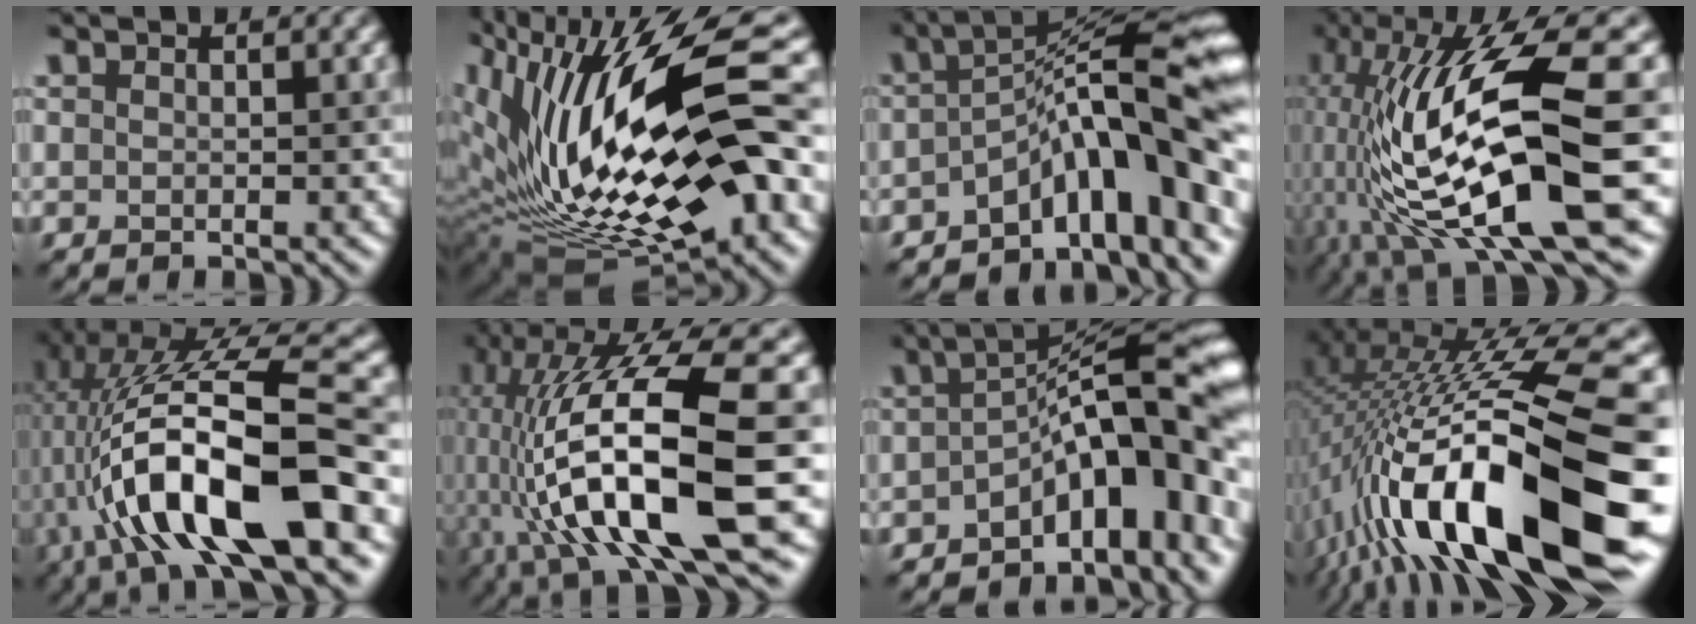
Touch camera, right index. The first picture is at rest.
{"total": 18.1, "force": [3.0, 7.6, 16.1], "torque": [-0.302, 0.013, 0.053]}
{"total": 10.5, "force": [-3.8, 2.8, 9.4], "torque": [-0.120, 0.022, -0.072]}
{"total": 16.9, "force": [-2.0, 4.9, 16.1], "torque": [-0.321, 0.007, -0.027]}
{"total": 14.4, "force": [-3.3, 4.3, 13.4], "torque": [-0.223, 0.012, -0.057]}
{"total": 16.8, "force": [-2.4, 4.9, 15.9], "torque": [-0.305, 0.019, -0.034]}
{"total": 10.9, "force": [-3.3, 4.0, 9.6], "torque": [-0.116, 0.017, -0.062]}
{"total": 18.8, "force": [-4.4, 4.8, 17.6], "torque": [-0.291, 0.025, -0.079]}